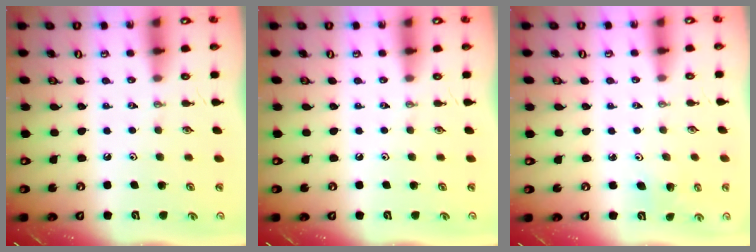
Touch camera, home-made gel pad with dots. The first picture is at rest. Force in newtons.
{"total": 0.0}
{"total": 2.8, "press": 2.8, "slide": 0.3}